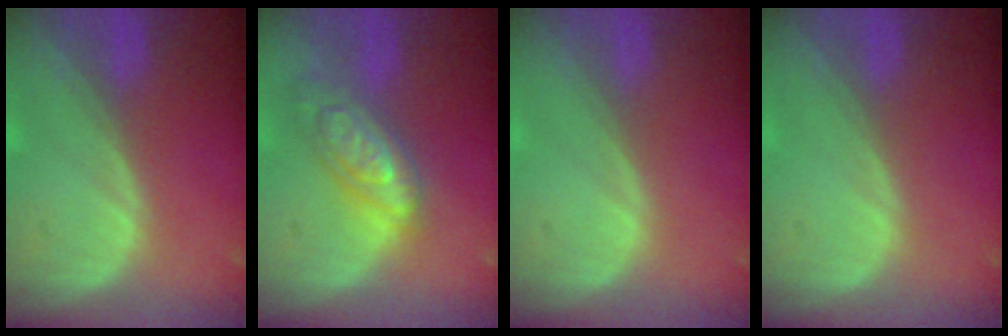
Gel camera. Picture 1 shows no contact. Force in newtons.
{"total": 7.5, "press": 7.5, "slide": 0.4}
{"total": 0.0}
{"total": 0.0}